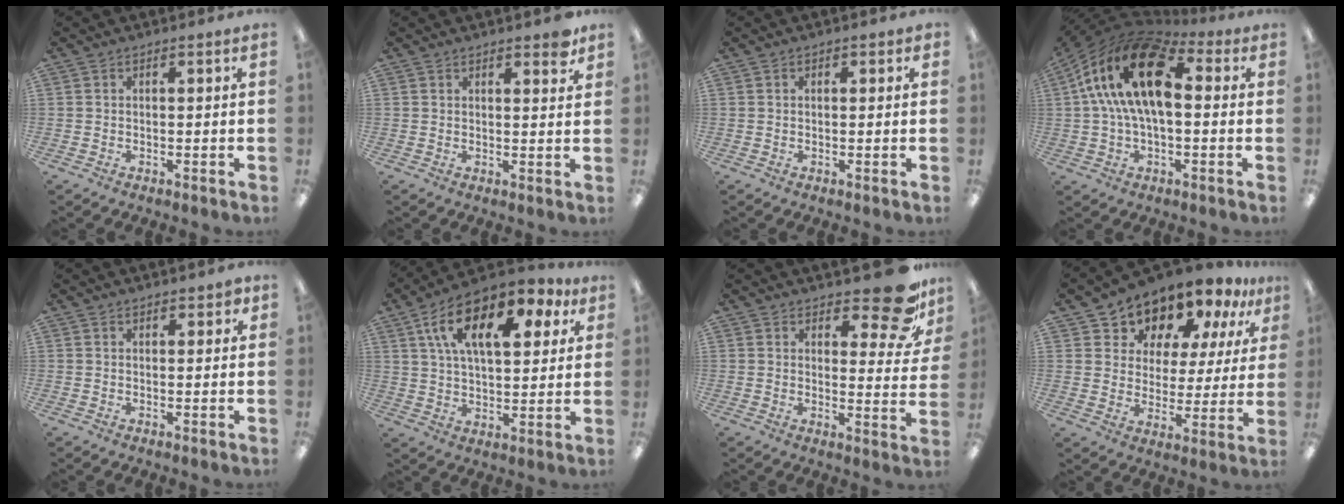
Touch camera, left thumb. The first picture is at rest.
{"total": 2.9, "force": [2.6, 0.7, 1.2], "torque": [-0.004, -0.017, 0.041]}
{"total": 0.7, "force": [0.1, 0.4, 0.5], "torque": [-0.001, 0.000, -0.001]}
{"total": 20.1, "force": [4.7, 10.4, 16.5], "torque": [-0.315, -0.008, 0.078]}
{"total": 1.9, "force": [1.5, 0.8, 0.8], "torque": [-0.010, -0.002, 0.025]}
{"total": 17.8, "force": [8.9, 8.3, 13.0], "torque": [-0.217, -0.022, 0.148]}
{"total": 14.2, "force": [9.5, 5.0, 9.4], "torque": [-0.112, -0.065, 0.157]}
{"total": 12.3, "force": [11.0, 5.2, 1.7], "torque": [-0.040, -0.107, 0.200]}